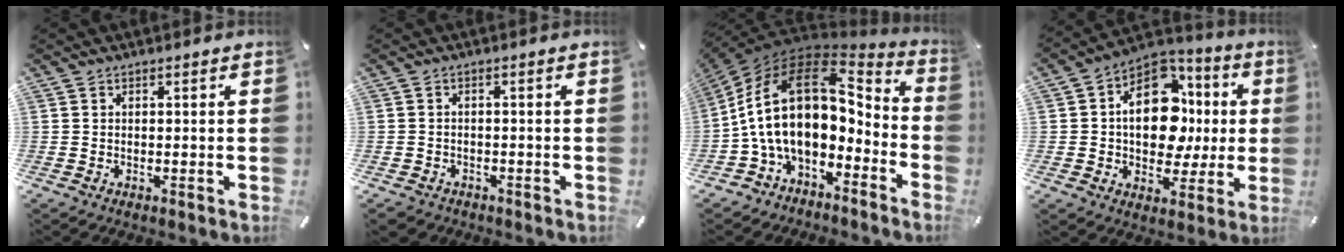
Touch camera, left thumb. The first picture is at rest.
{"total": 2.1, "force": [-1.5, 1.3, 0.5], "torque": [-0.017, 0.007, -0.036]}
{"total": 23.0, "force": [0.0, 14.2, 18.1], "torque": [-0.365, -0.007, 0.000]}
{"total": 17.8, "force": [0.9, 12.6, 12.6], "torque": [-0.198, -0.003, 0.018]}